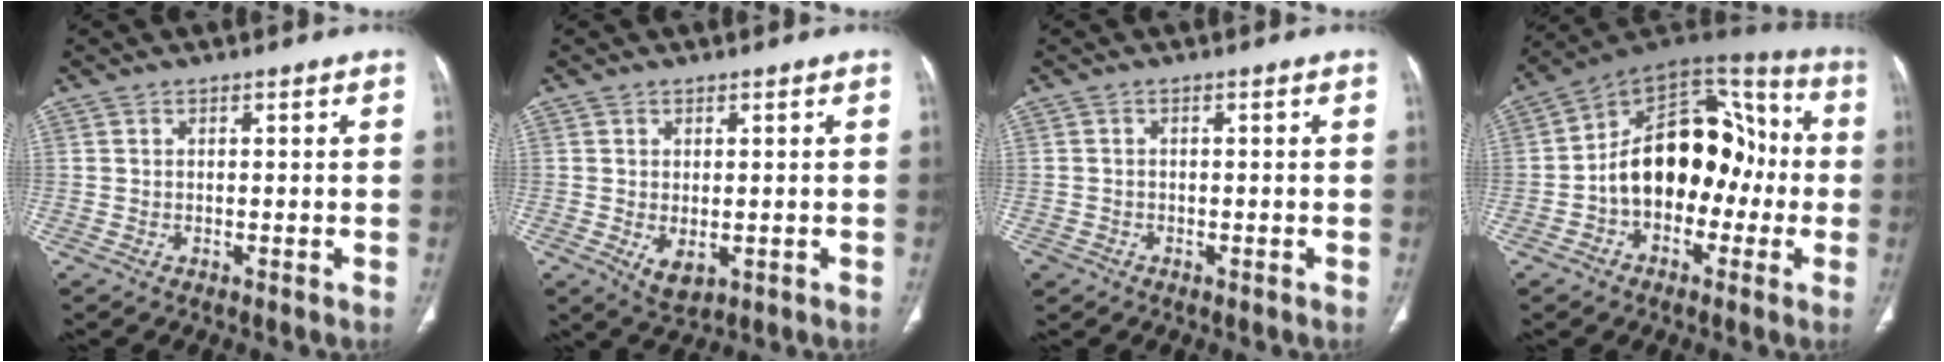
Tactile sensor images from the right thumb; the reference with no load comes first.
{"total": 3.7, "force": [-0.6, 2.2, 2.9], "torque": [-0.044, -0.005, 0.008]}
{"total": 1.6, "force": [-0.9, 1.3, 0.1], "torque": [-0.001, 0.005, -0.016]}
{"total": 19.4, "force": [-2.5, 13.0, 14.1], "torque": [-0.172, 0.062, -0.048]}